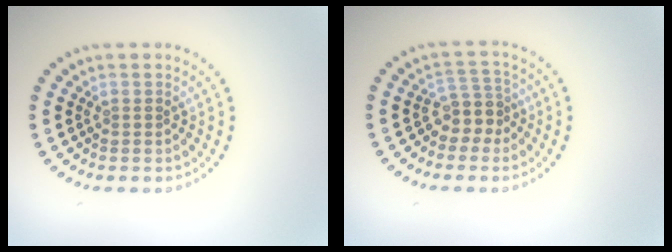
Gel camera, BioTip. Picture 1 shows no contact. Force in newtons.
{"total": 2.6, "press": 2.0, "slide": 1.7}